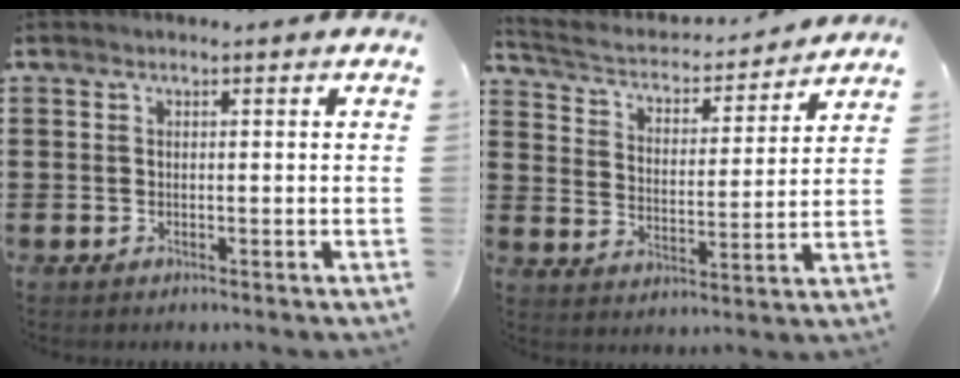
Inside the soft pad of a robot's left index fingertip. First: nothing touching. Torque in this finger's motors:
{"motor_torque": [0.36, 0.35, 0.08, 0.03]}